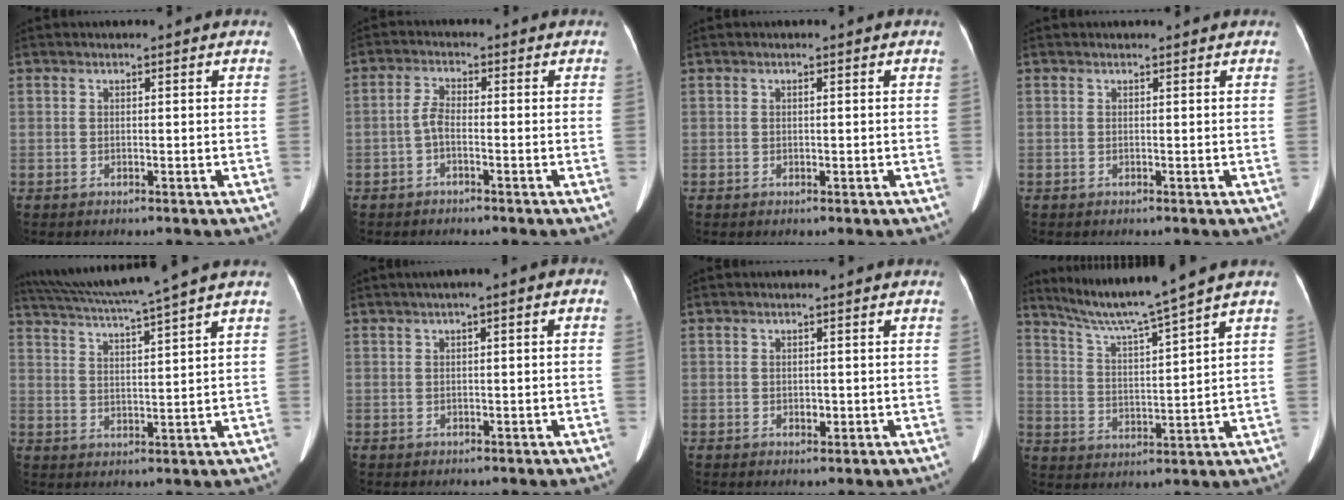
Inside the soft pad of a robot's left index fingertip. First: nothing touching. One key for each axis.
{"total": 2.5, "fx": -1.1, "fy": 1.0, "fz": 2.0, "tx": -0.044, "ty": 0.005, "tz": -0.023}
{"total": 0.0}
{"total": 0.9, "fx": 0.8, "fy": 0.3, "fz": 0.2, "tx": -0.008, "ty": 0.015, "tz": 0.008}
{"total": 11.5, "fx": 9.9, "fy": -2.3, "fz": 5.3, "tx": -0.100, "ty": 0.002, "tz": 0.158}
{"total": 3.3, "fx": 0.8, "fy": 0.5, "fz": 3.1, "tx": -0.040, "ty": 0.015, "tz": 0.006}
{"total": 0.8, "fx": -0.1, "fy": 0.6, "fz": 0.4, "tx": -0.007, "ty": -0.001, "tz": -0.002}
{"total": 9.6, "fx": 8.1, "fy": -2.6, "fz": 4.5, "tx": -0.082, "ty": -0.007, "tz": 0.152}